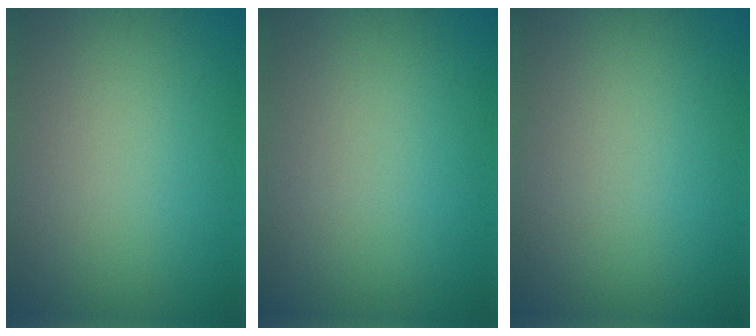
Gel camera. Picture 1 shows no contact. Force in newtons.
{"total": 0.0}
{"total": 0.0}